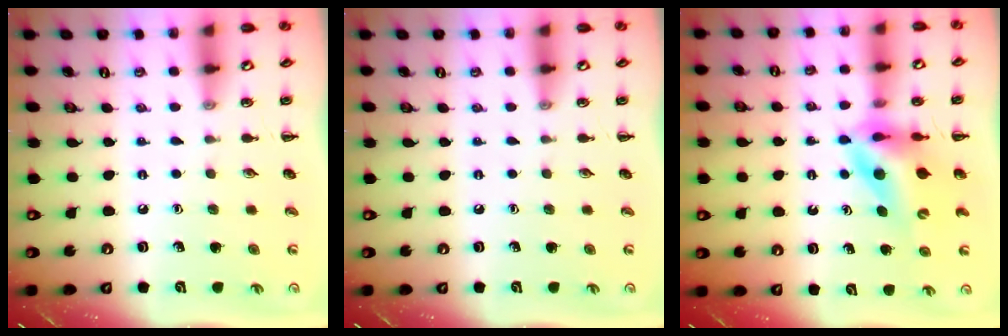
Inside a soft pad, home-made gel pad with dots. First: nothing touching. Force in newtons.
{"total": 0.0}
{"total": 9.4, "press": 9.0, "slide": 2.8}